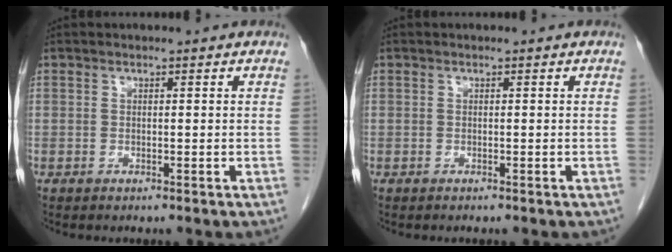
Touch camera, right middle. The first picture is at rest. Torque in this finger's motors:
{"motor_torque": [-0.03, 0.14, -0.03, -0.01]}